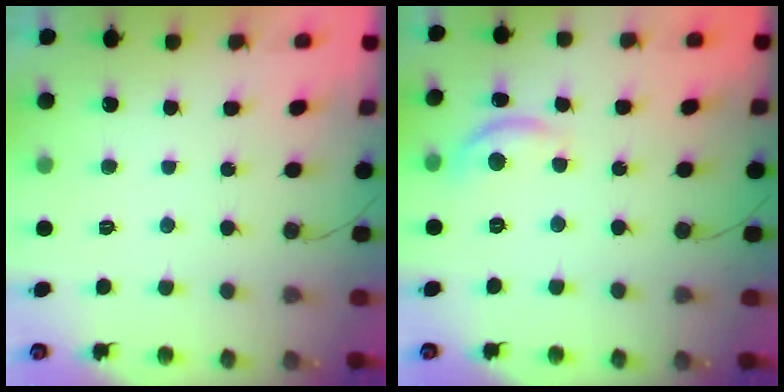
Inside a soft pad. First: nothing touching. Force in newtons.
{"total": 9.0, "press": 9.0, "slide": 0.4}